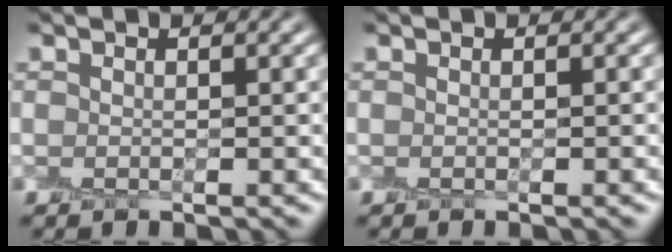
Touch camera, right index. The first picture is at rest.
{"total": 0.6, "force": [-0.3, 0.1, 0.5], "torque": [-0.004, 0.001, -0.004]}